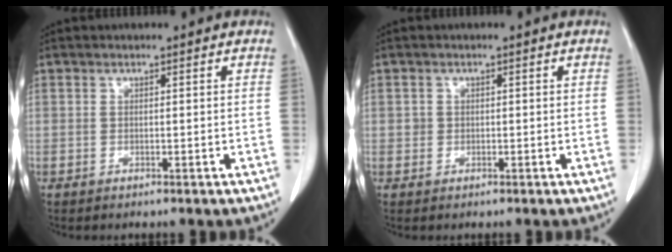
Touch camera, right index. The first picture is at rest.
{"total": 0.9, "force": [0.1, 0.9, 0.1], "torque": [0.005, 0.006, 0.002]}